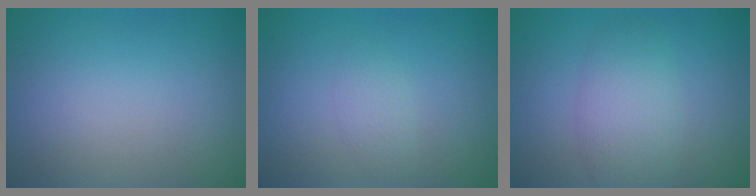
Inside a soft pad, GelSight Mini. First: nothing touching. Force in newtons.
{"total": 1.4, "press": 1.4, "slide": 0.0}
{"total": 4.5, "press": 4.5, "slide": 0.1}